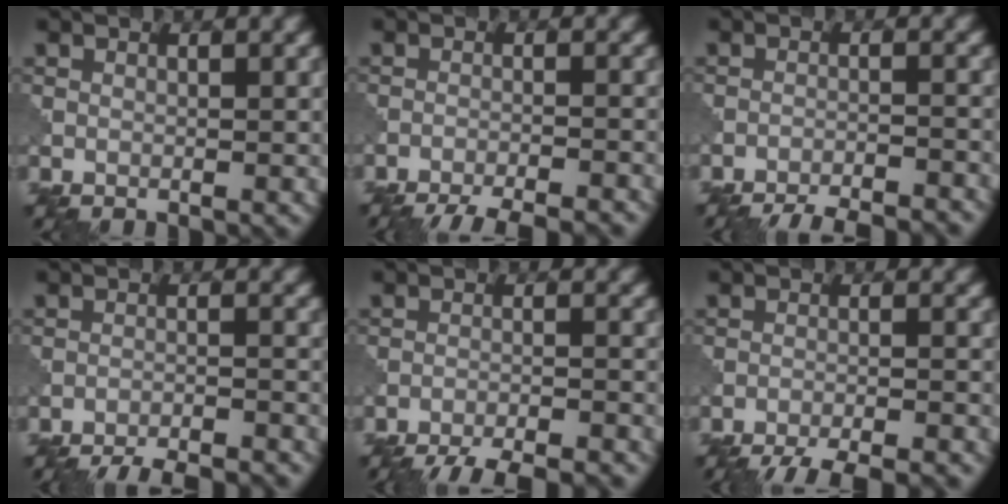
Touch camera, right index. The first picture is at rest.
{"total": 7.9, "force": [-7.3, 1.4, 2.5], "torque": [-0.029, -0.002, -0.105]}
{"total": 9.4, "force": [-9.0, 1.7, 2.3], "torque": [-0.024, 0.003, -0.122]}
{"total": 9.5, "force": [-9.1, 1.8, 2.3], "torque": [-0.023, 0.003, -0.123]}
{"total": 9.7, "force": [-9.1, 1.8, 3.0], "torque": [-0.037, -0.006, -0.127]}
{"total": 8.7, "force": [-8.1, 1.5, 2.9], "torque": [-0.038, -0.006, -0.116]}